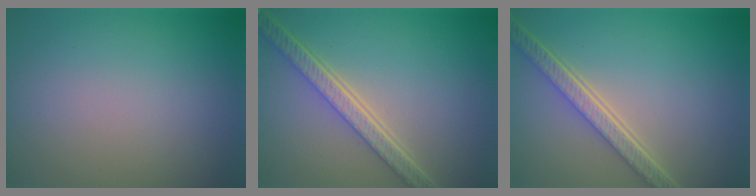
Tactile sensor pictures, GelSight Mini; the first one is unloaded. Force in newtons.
{"total": 5.4, "press": 4.1, "slide": 3.5}
{"total": 5.3, "press": 3.9, "slide": 3.6}